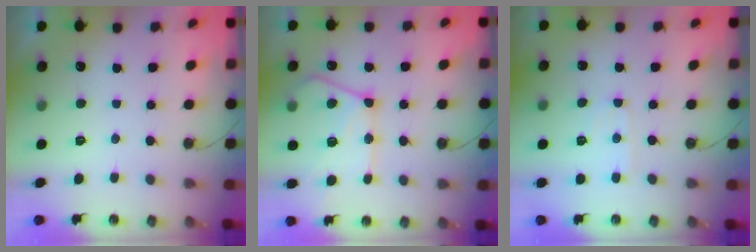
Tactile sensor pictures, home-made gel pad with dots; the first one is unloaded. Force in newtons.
{"total": 17.8, "press": 17.7, "slide": 1.7}
{"total": 6.6, "press": 6.6, "slide": 0.7}